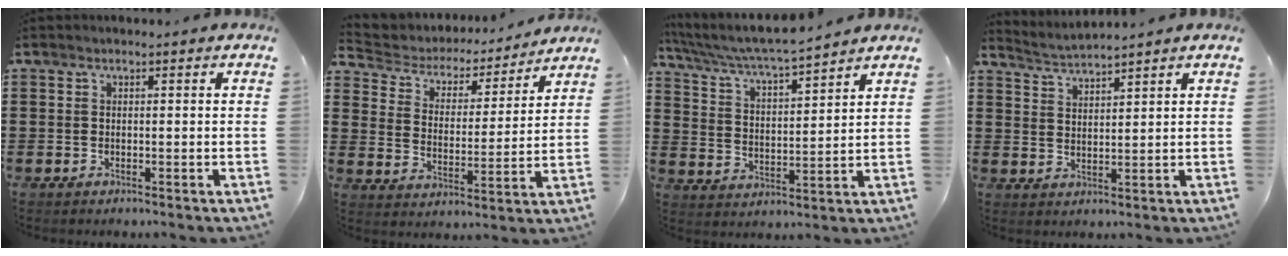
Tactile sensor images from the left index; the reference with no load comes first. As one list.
[{"total": 3.8, "force": [3.6, 1.1, 0.4], "torque": [-0.034, -0.029, 0.053]}, {"total": 5.5, "force": [5.1, 0.0, 2.1], "torque": [-0.065, -0.033, 0.083]}, {"total": 2.2, "force": [2.1, -0.5, -0.1], "torque": [-0.006, -0.013, 0.037]}]